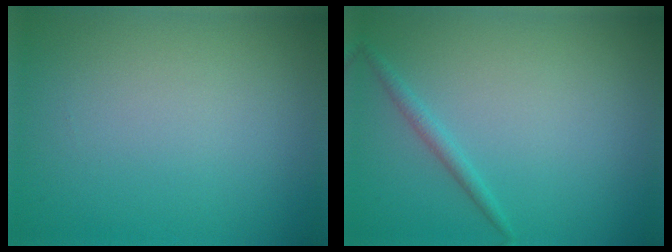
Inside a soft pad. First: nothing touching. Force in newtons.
{"total": 1.1, "press": 1.1, "slide": 0.0}